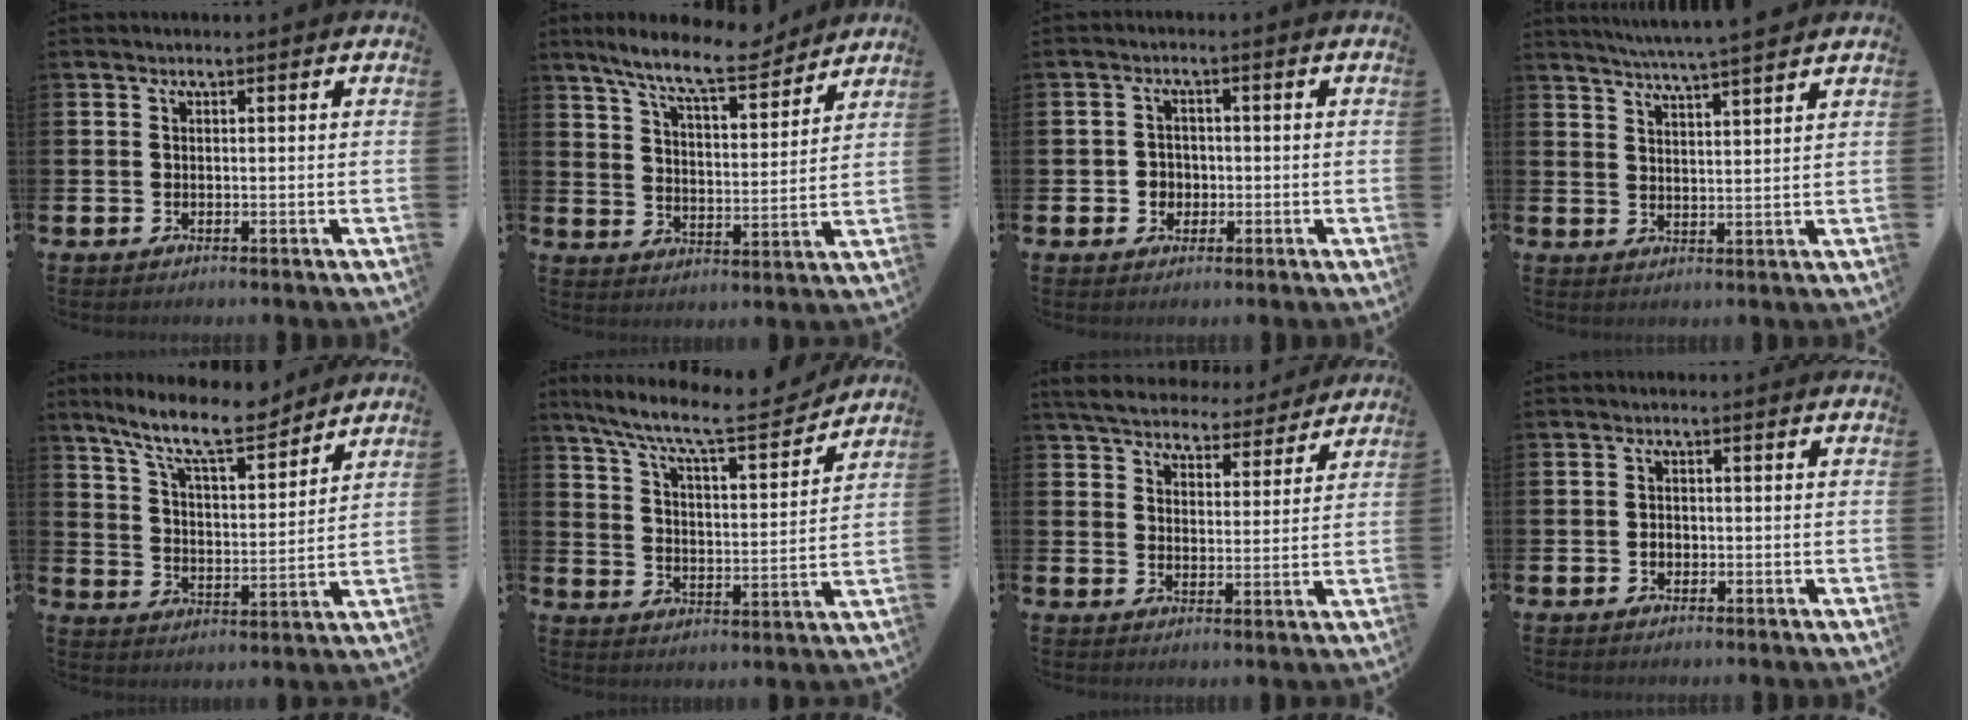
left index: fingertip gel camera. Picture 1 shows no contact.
{"total": 9.8, "force": [8.7, 1.6, 4.1], "torque": [-0.104, -0.041, 0.155]}
{"total": 2.5, "force": [-0.6, 2.4, 0.5], "torque": [-0.009, 0.005, -0.019]}
{"total": 5.5, "force": [5.3, -0.8, 1.3], "torque": [-0.040, -0.029, 0.092]}
{"total": 10.3, "force": [8.9, 2.1, 4.8], "torque": [-0.109, -0.044, 0.156]}
{"total": 9.5, "force": [8.4, 1.4, 4.0], "torque": [-0.107, -0.055, 0.142]}
{"total": 6.2, "force": [5.9, 1.5, 0.8], "torque": [-0.040, -0.042, 0.104]}
{"total": 1.0, "force": [-0.4, 0.8, 0.4], "torque": [-0.008, 0.005, -0.008]}